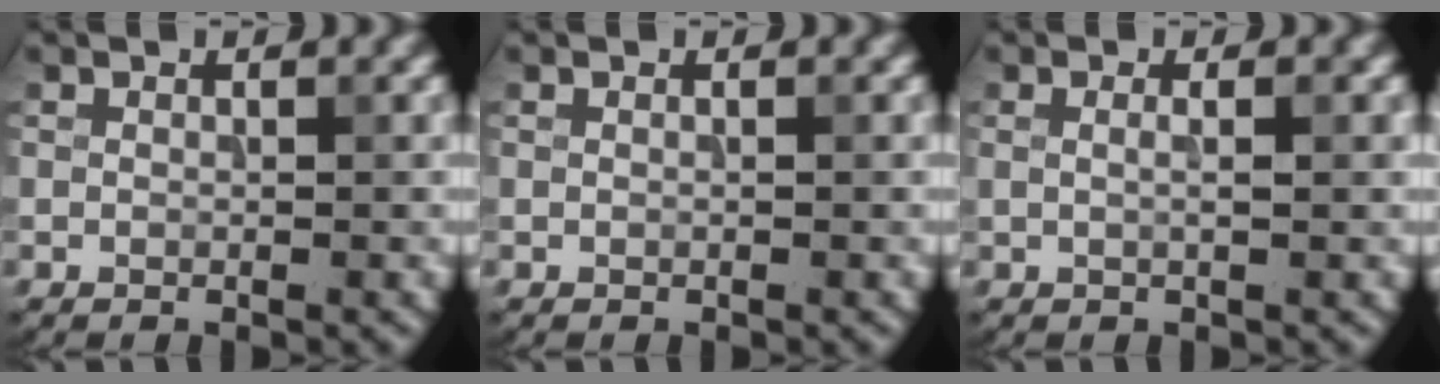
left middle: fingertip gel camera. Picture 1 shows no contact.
{"total": 0.0}
{"total": 1.5, "force": [0.2, 0.4, 1.4], "torque": [-0.015, -0.004, -0.002]}